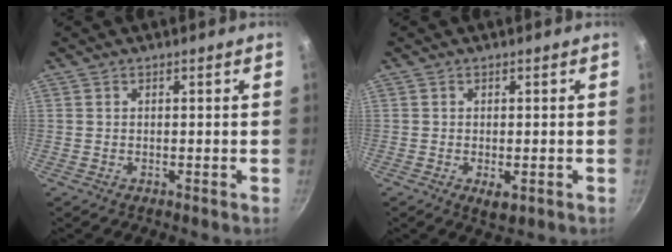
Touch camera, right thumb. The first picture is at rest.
{"total": 2.5, "force": [-0.8, 1.2, 2.1], "torque": [-0.034, -0.005, -0.009]}